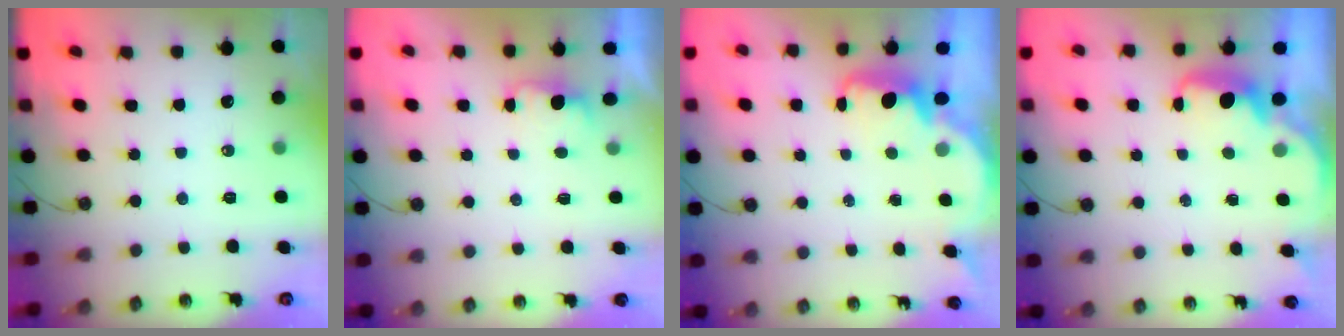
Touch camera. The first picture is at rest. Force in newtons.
{"total": 1.4, "press": 1.2, "slide": 0.8}
{"total": 2.3, "press": 2.2, "slide": 0.6}
{"total": 4.0, "press": 4.0, "slide": 0.7}